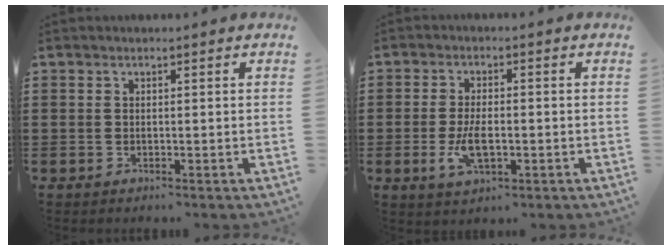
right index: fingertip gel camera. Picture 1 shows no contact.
{"total": 4.9, "force": [-1.1, 2.1, 4.3], "torque": [-0.095, -0.003, -0.023]}